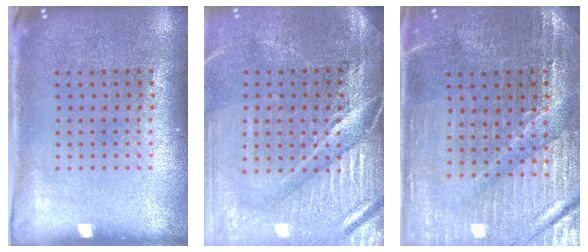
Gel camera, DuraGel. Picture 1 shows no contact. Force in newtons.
{"total": 4.6, "press": 4.0, "slide": 2.1}
{"total": 3.1, "press": 3.1, "slide": 0.5}